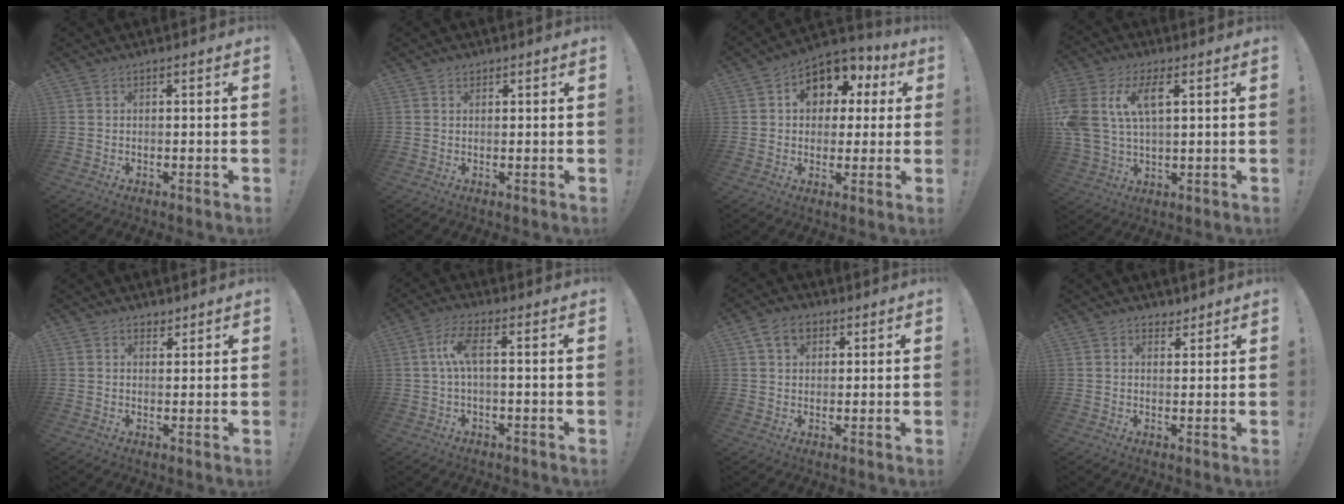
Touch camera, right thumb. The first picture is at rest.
{"total": 1.1, "force": [0.8, 0.7, 0.2], "torque": [-0.001, -0.001, 0.016]}
{"total": 10.5, "force": [3.4, 8.4, 5.2], "torque": [-0.077, -0.013, 0.068]}
{"total": 11.8, "force": [4.3, 6.4, 8.9], "torque": [-0.200, -0.002, 0.080]}
{"total": 2.2, "force": [1.7, 1.4, 0.3], "torque": [0.007, -0.011, 0.029]}
{"total": 7.3, "force": [0.7, 1.9, 7.0], "torque": [-0.140, 0.008, 0.013]}
{"total": 7.0, "force": [3.2, 5.1, 3.7], "torque": [-0.056, -0.001, 0.060]}
{"total": 3.0, "force": [2.3, 1.9, 0.3], "torque": [0.004, -0.012, 0.041]}